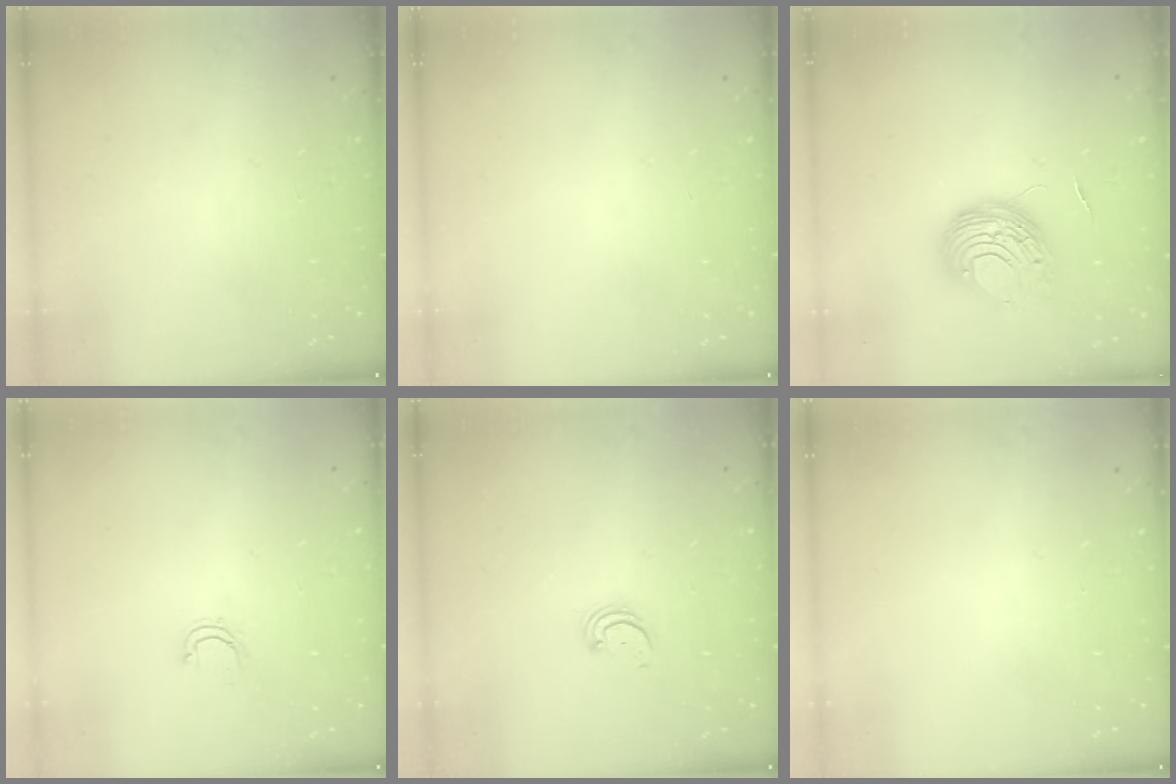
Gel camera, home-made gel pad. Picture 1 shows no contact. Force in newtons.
{"total": 0.0}
{"total": 9.6, "press": 9.5, "slide": 0.9}
{"total": 3.7, "press": 3.7, "slide": 0.3}
{"total": 2.2, "press": 2.2, "slide": 0.2}
{"total": 0.0}